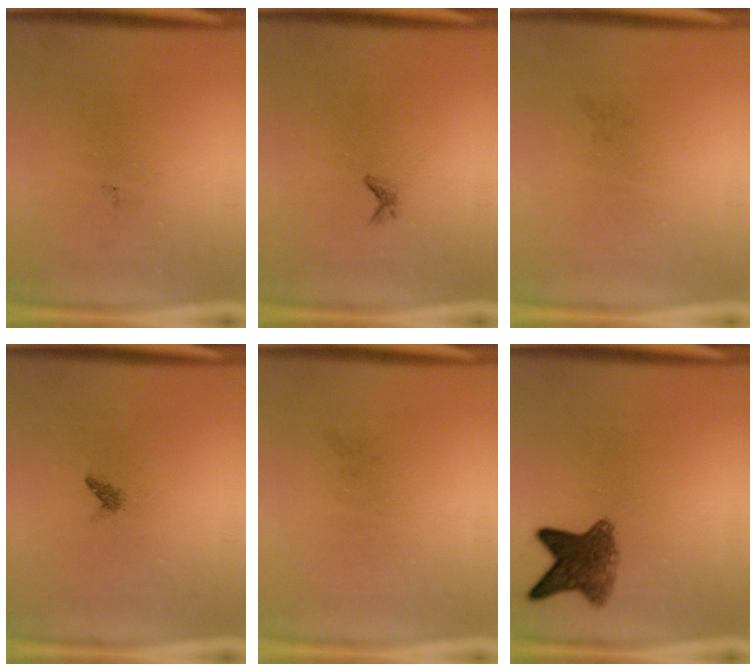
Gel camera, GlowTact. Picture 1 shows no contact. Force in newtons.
{"total": 0.6}
{"total": 0.0}
{"total": 0.7}
{"total": 0.0}
{"total": 6.5}